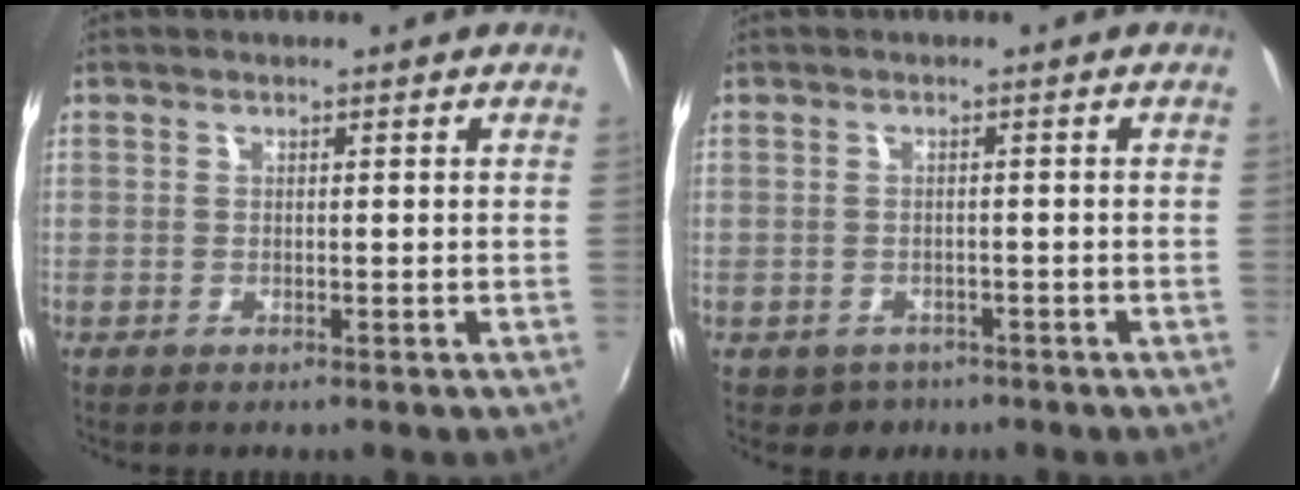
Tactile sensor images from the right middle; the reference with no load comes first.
{"total": 3.1, "force": [-1.7, 2.5, 0.5], "torque": [-0.020, -0.004, -0.020]}